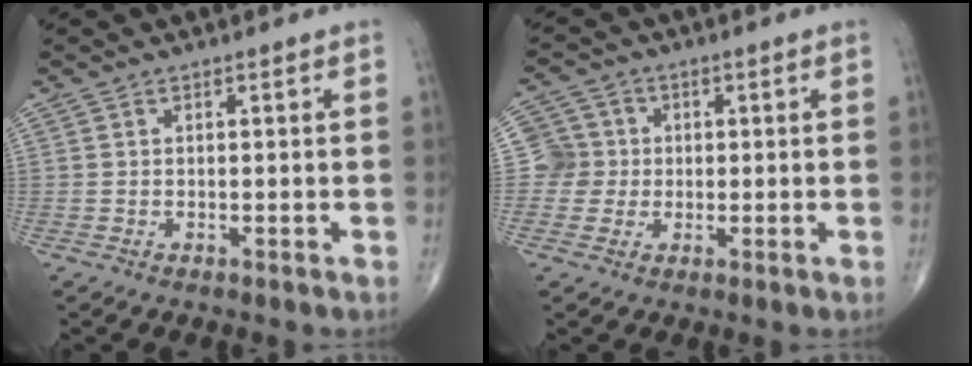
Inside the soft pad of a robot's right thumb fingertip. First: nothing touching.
{"total": 5.4, "force": [0.0, 5.4, 0.1], "torque": [0.033, 0.011, -0.009]}